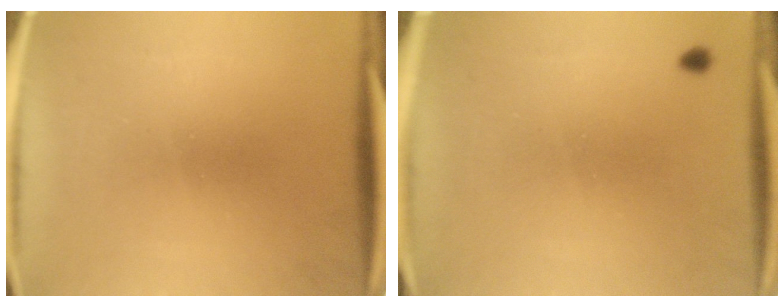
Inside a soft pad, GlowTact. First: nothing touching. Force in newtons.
{"total": 0.8}